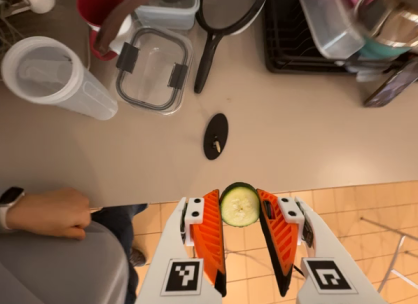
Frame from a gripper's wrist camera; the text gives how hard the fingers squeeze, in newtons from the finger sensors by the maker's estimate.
{"total": 5.6, "left": 5.5, "right": 5.8}